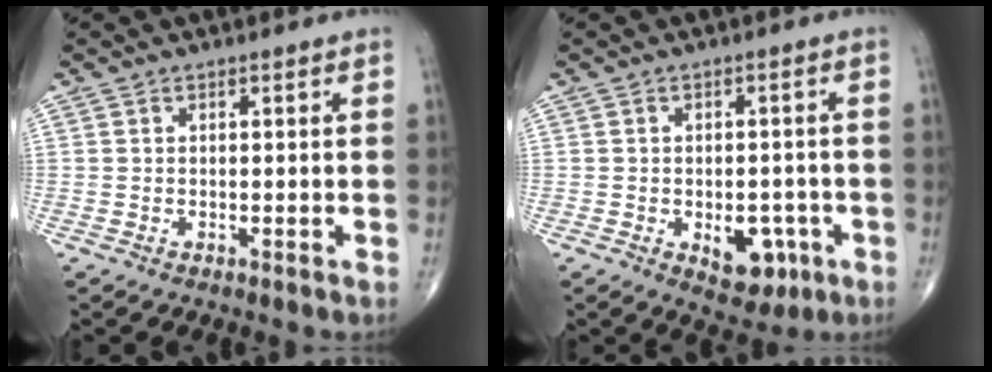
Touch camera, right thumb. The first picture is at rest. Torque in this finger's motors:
{"motor_torque": [1.03, 0.80, 0.27, -0.48, 0.19]}